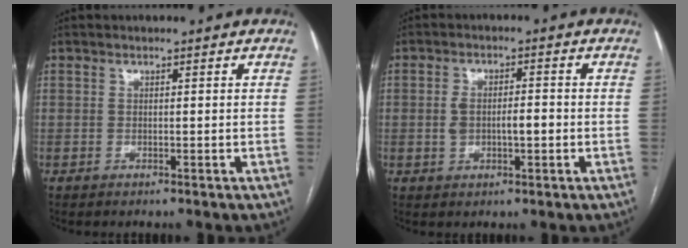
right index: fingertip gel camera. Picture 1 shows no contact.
{"total": 4.8, "force": [-0.6, 2.1, 4.3], "torque": [-0.084, 0.013, -0.005]}